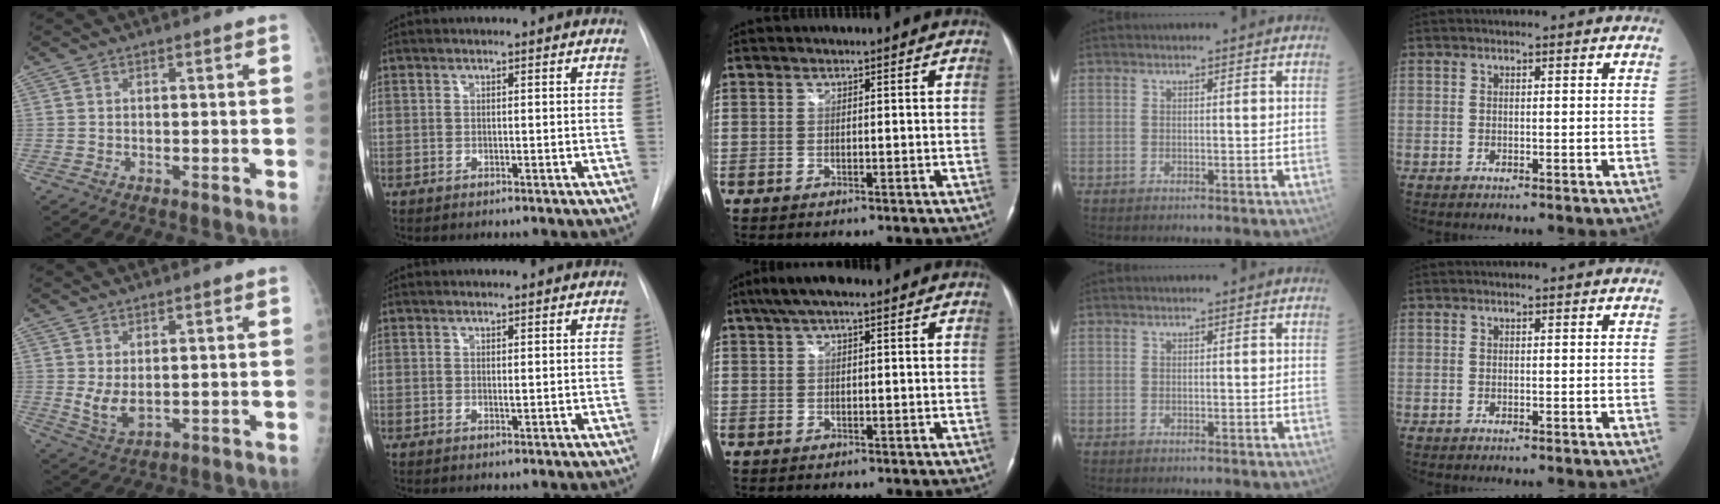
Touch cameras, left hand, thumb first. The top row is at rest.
{"thumb": {"total": 5.0, "force": [1.4, 2.5, 4.1], "torque": [-0.070, -0.015, 0.035]}, "index": {"total": 0.5, "force": [0.5, 0.0, 0.0], "torque": [-0.006, 0.005, 0.005]}, "middle": {"total": 5.1, "force": [3.5, 1.5, 3.4], "torque": [-0.068, 0.033, 0.061]}}